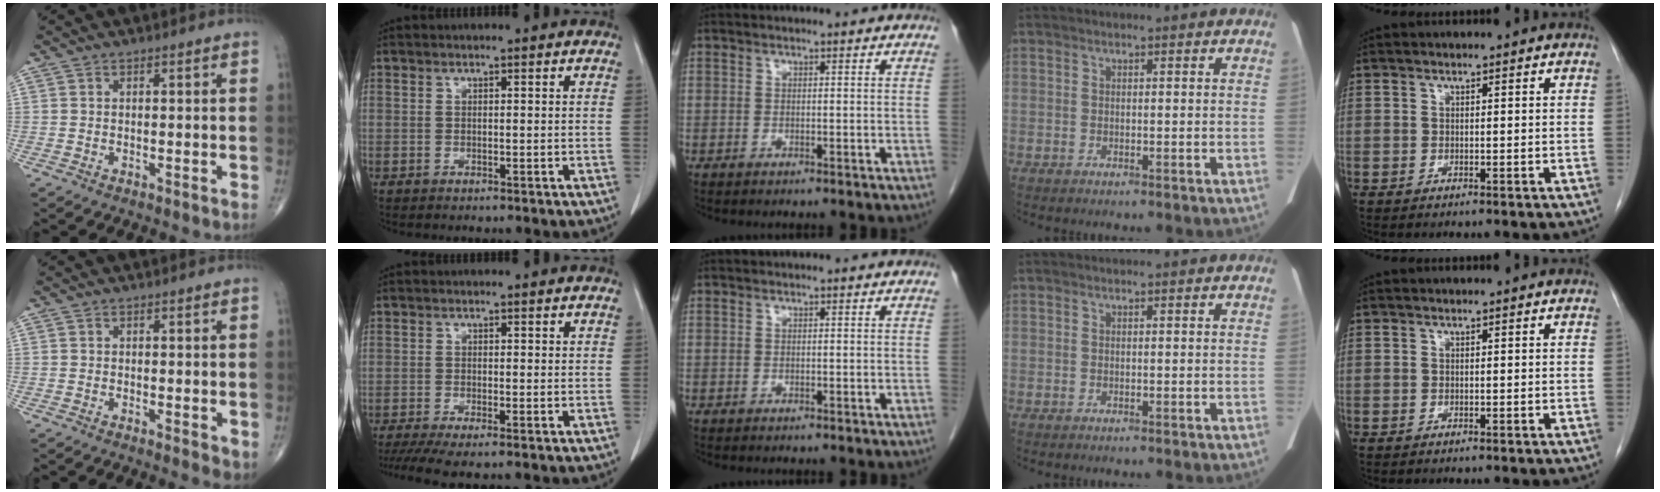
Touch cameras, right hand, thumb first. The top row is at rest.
{"thumb": {"total": 2.5, "force": [0.1, 1.1, 2.3], "torque": [-0.030, -0.010, 0.000]}, "index": {"total": 4.5, "force": [-3.0, 0.6, 3.3], "torque": [-0.057, -0.010, -0.053]}}